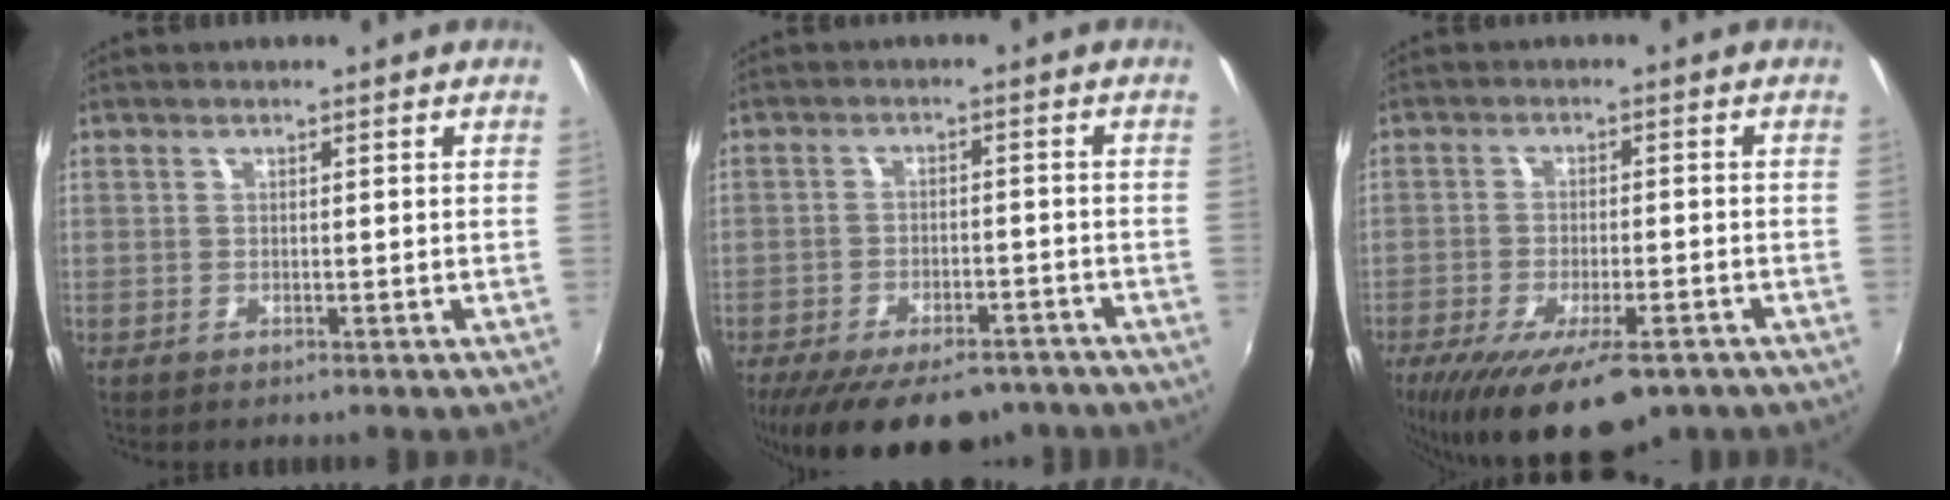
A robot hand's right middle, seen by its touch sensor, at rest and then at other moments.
{"total": 17.6, "force": [-13.2, 7.1, 9.2], "torque": [-0.186, -0.032, -0.191]}
{"total": 16.6, "force": [-11.0, 5.7, 11.1], "torque": [-0.217, -0.049, -0.168]}